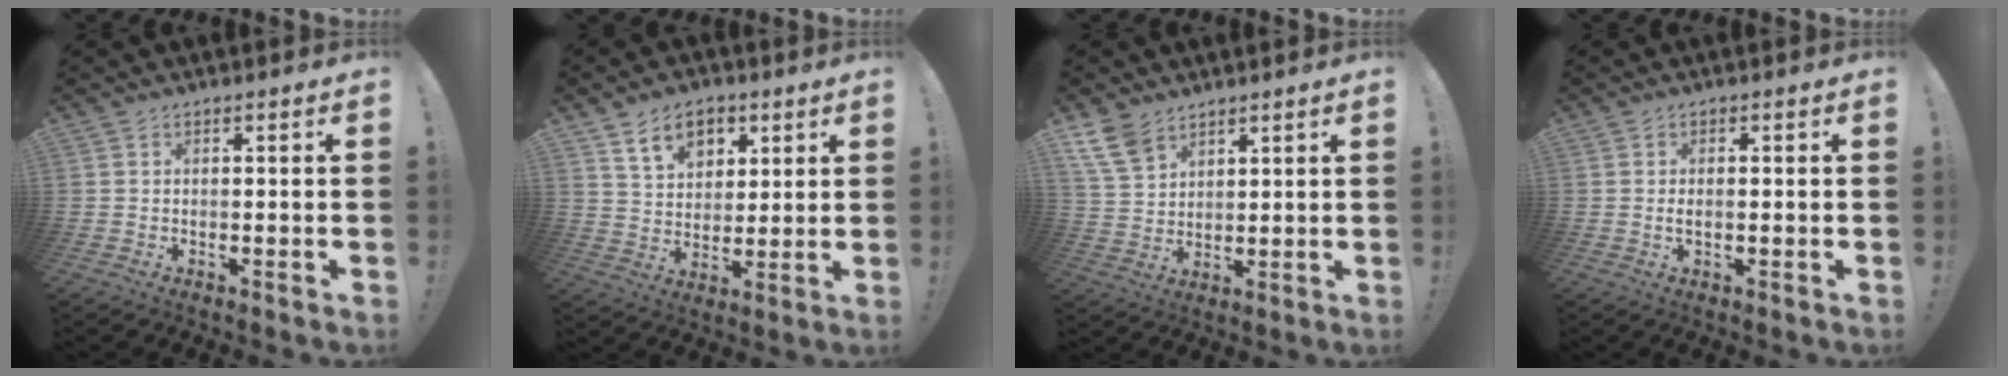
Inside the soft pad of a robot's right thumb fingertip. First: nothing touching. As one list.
[{"total": 11.0, "force": [6.0, 7.6, 5.2], "torque": [-0.077, -0.023, 0.114]}, {"total": 9.6, "force": [6.7, 5.7, 3.8], "torque": [-0.077, -0.032, 0.137]}, {"total": 1.3, "force": [-0.3, 0.6, 1.2], "torque": [-0.028, 0.005, -0.003]}]